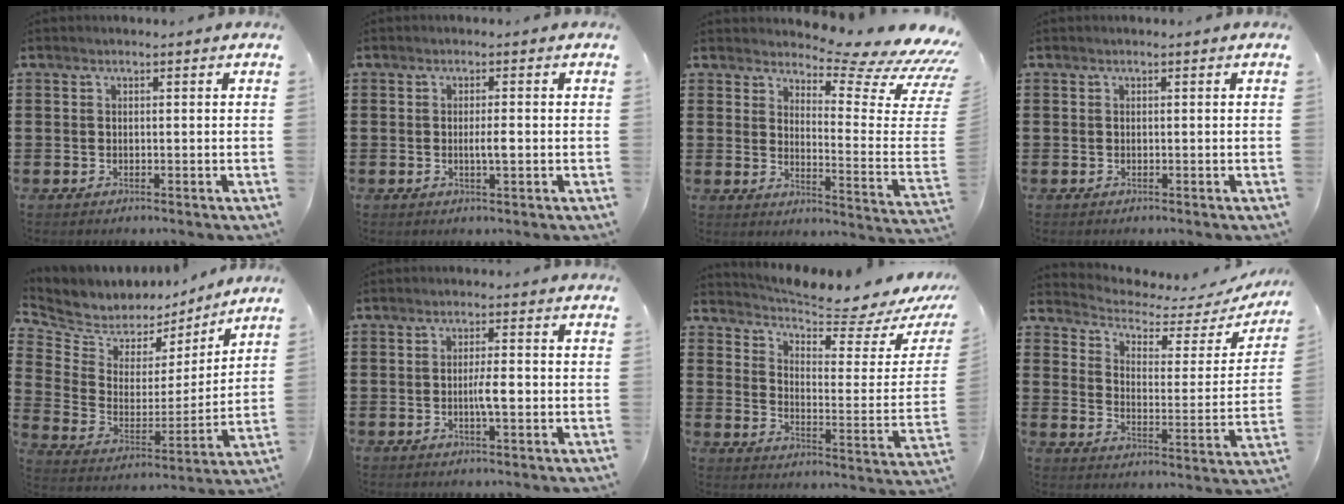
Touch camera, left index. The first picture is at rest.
{"total": 2.2, "force": [-0.2, 0.3, 2.2], "torque": [-0.041, -0.001, -0.004]}
{"total": 7.7, "force": [6.7, 0.9, 3.6], "torque": [-0.066, -0.062, 0.110]}
{"total": 0.0}
{"total": 5.9, "force": [5.2, 2.8, -0.7], "torque": [-0.033, -0.047, 0.090]}
{"total": 3.5, "force": [-0.6, 0.6, 3.4], "torque": [-0.059, 0.002, -0.011]}
{"total": 5.5, "force": [5.0, 0.1, 2.3], "torque": [-0.056, -0.053, 0.080]}
{"total": 3.1, "force": [2.7, 1.0, 1.2], "torque": [-0.045, -0.025, 0.037]}